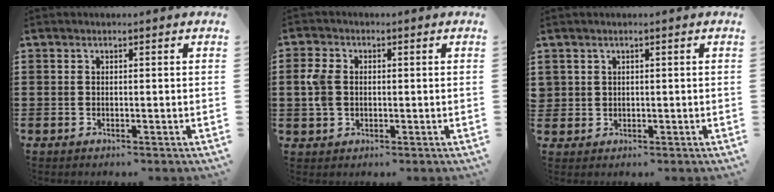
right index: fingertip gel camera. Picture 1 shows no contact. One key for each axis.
{"total": 3.7, "fx": 0.2, "fy": 2.7, "fz": 2.5, "tx": -0.077, "ty": 0.002, "tz": -0.005}
{"total": 1.3, "fx": 0.6, "fy": 1.2, "fz": 0.0, "tx": -0.005, "ty": 0.005, "tz": 0.011}